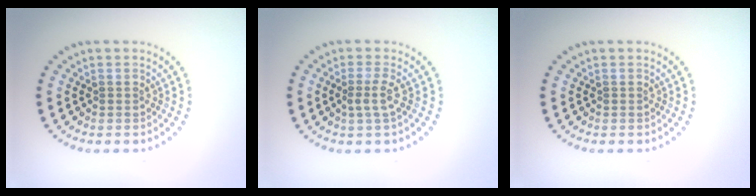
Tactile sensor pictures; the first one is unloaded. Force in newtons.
{"total": 1.7, "press": 1.1, "slide": 1.3}
{"total": 0.0}